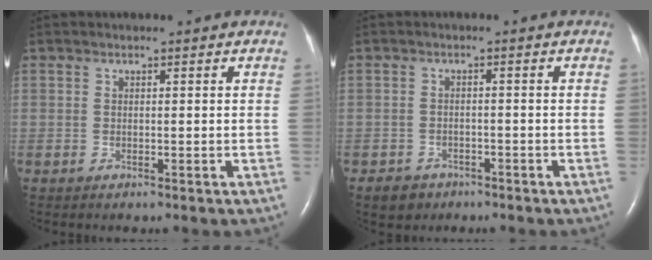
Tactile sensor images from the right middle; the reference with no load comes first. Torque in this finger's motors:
{"motor_torque": [-0.01, 0.05, -0.05, -0.01]}